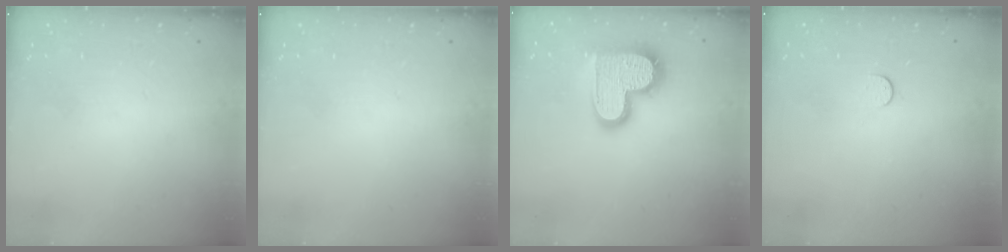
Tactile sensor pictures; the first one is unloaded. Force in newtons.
{"total": 0.0}
{"total": 17.5, "press": 17.4, "slide": 1.3}
{"total": 3.9, "press": 3.9, "slide": 0.5}